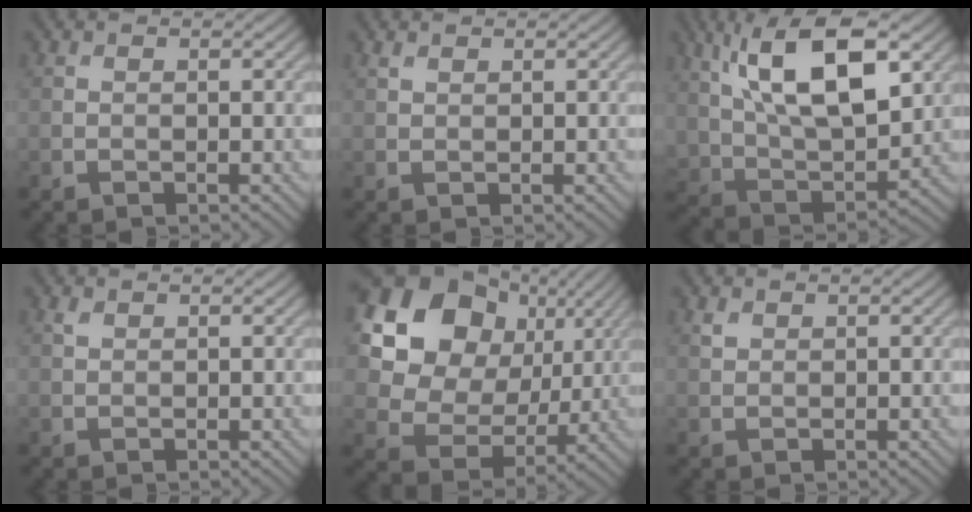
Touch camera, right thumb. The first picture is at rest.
{"total": 1.0, "force": [0.8, 0.5, 0.4], "torque": [-0.012, 0.000, 0.018]}
{"total": 14.7, "force": [6.2, 6.9, 11.4], "torque": [-0.225, 0.002, 0.114]}
{"total": 0.8, "force": [0.5, 0.4, 0.4], "torque": [-0.011, 0.000, 0.012]}
{"total": 16.0, "force": [5.9, 12.2, 8.4], "torque": [-0.202, 0.029, 0.106]}
{"total": 0.9, "force": [0.7, 0.5, 0.3], "torque": [-0.009, -0.001, 0.015]}